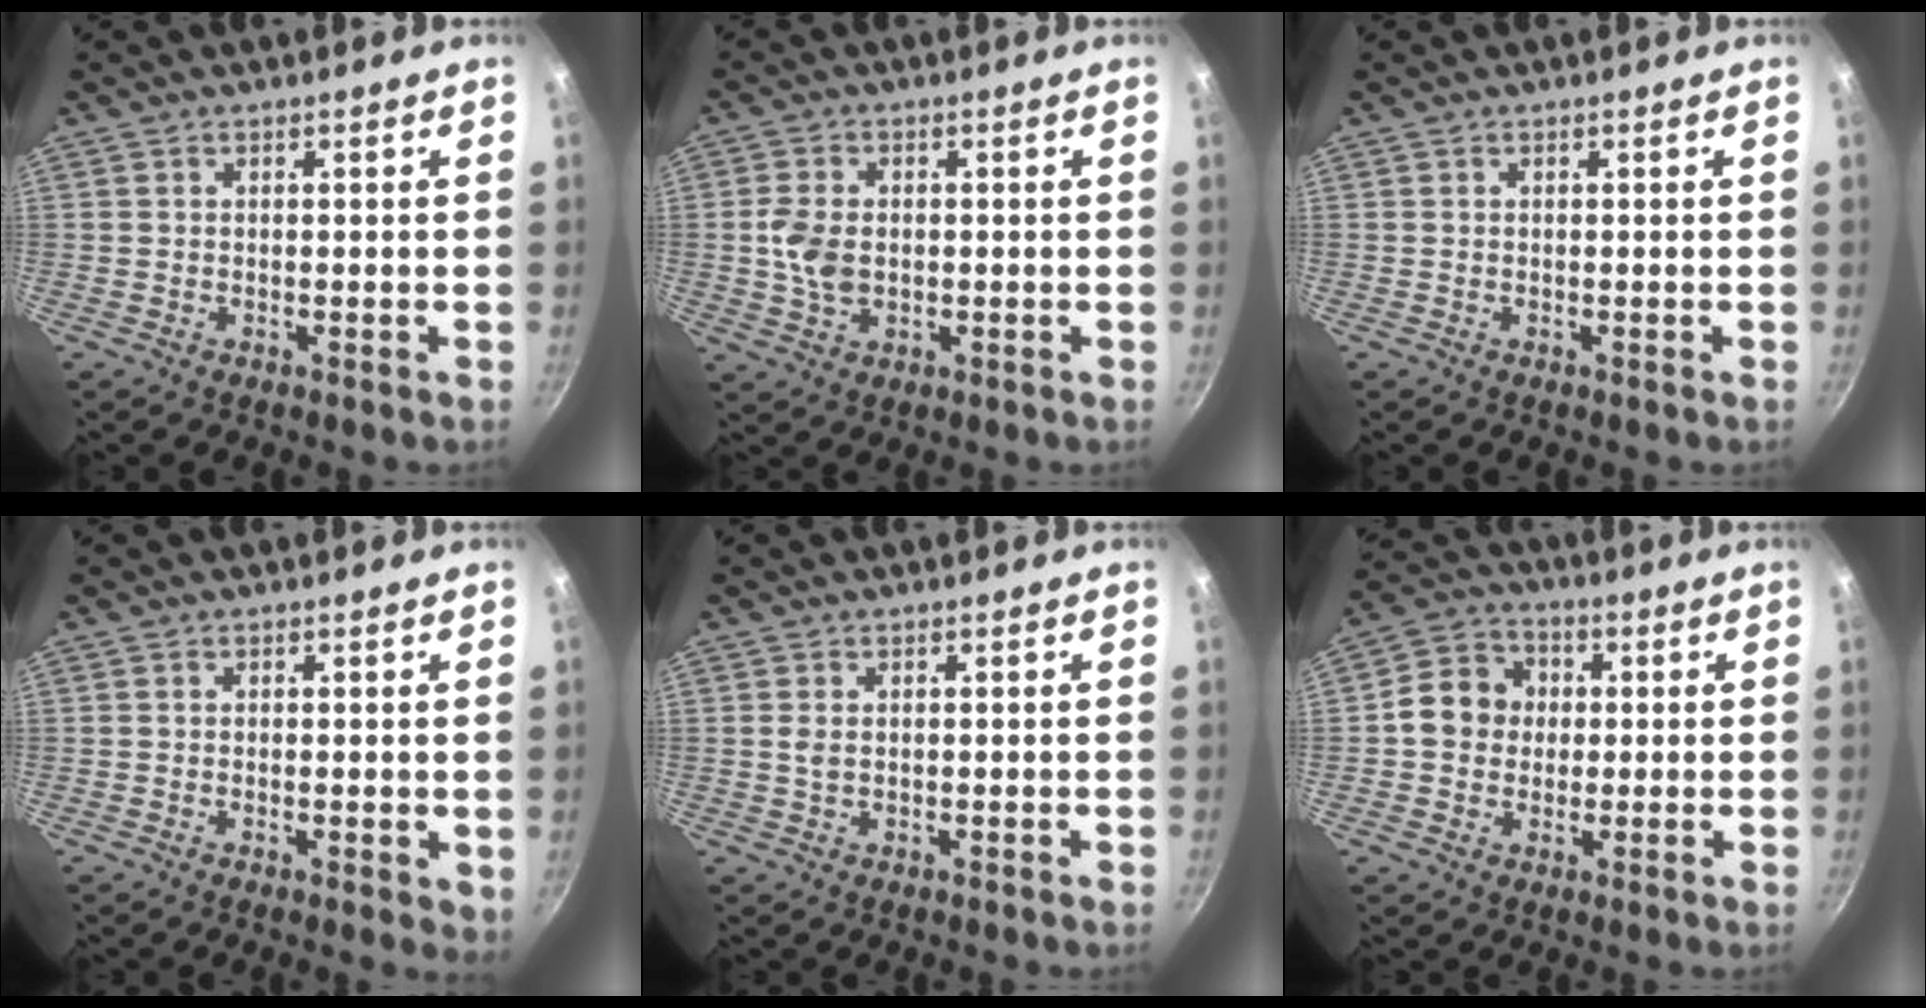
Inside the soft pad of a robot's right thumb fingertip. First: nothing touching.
{"total": 6.2, "force": [-0.1, 4.3, 4.4], "torque": [-0.082, 0.003, -0.005]}
{"total": 0.0}
{"total": 2.4, "force": [-0.1, 1.0, 2.2], "torque": [-0.028, -0.007, -0.002]}
{"total": 1.3, "force": [0.2, 0.8, 1.0], "torque": [-0.022, 0.001, 0.004]}
{"total": 9.0, "force": [0.4, 8.0, 4.2], "torque": [-0.041, 0.016, -0.013]}